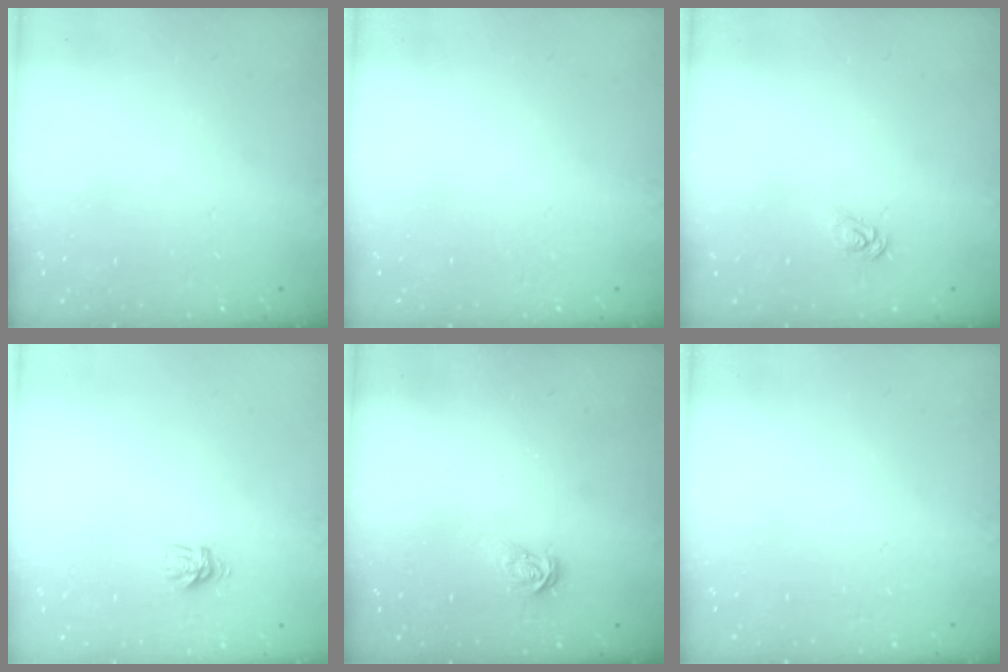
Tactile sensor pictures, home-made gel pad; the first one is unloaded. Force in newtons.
{"total": 0.0}
{"total": 3.4, "press": 3.4, "slide": 0.3}
{"total": 5.2, "press": 5.2, "slide": 0.7}
{"total": 3.3, "press": 3.3, "slide": 0.1}
{"total": 0.0}